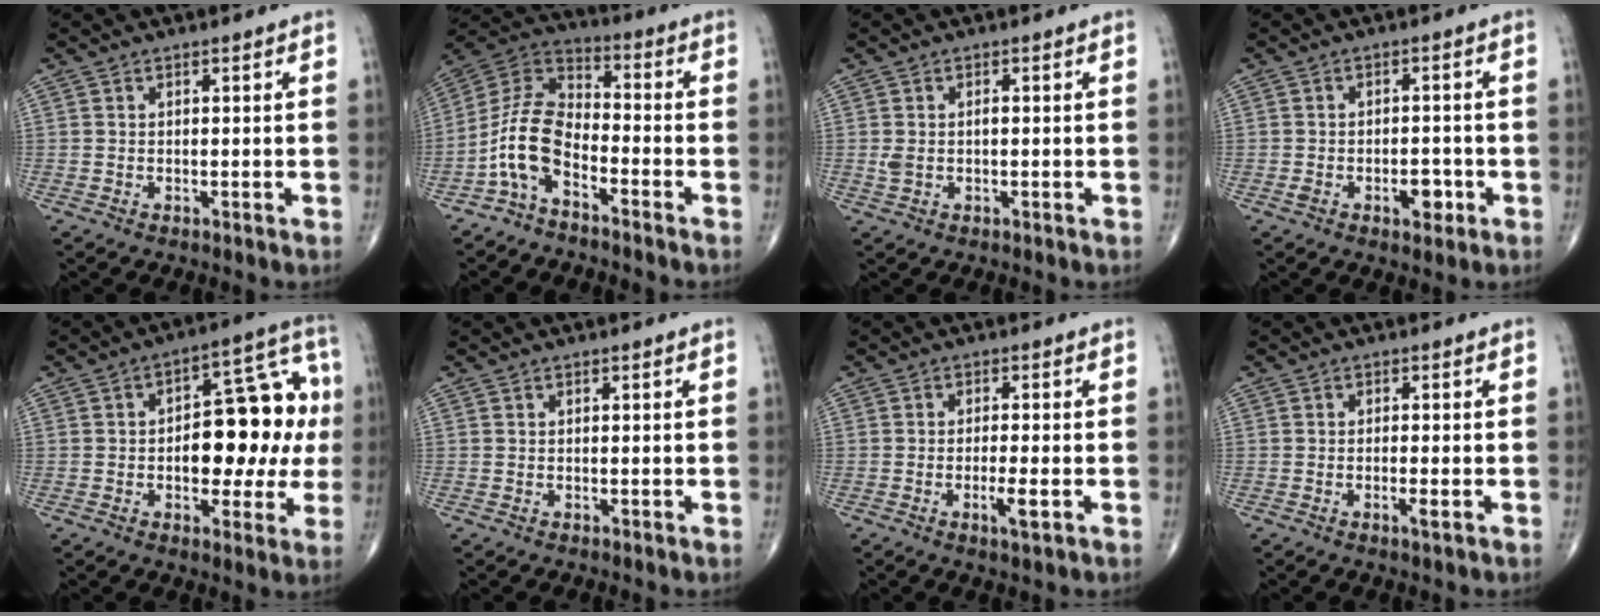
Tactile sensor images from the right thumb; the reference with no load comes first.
{"total": 10.5, "force": [-5.1, 5.2, 7.5], "torque": [-0.152, 0.063, -0.112]}
{"total": 2.6, "force": [-0.1, 1.5, 2.1], "torque": [-0.050, 0.009, 0.002]}
{"total": 4.4, "force": [-1.7, 2.4, 3.2], "torque": [-0.040, 0.013, -0.021]}
{"total": 18.0, "force": [0.0, 9.4, 15.4], "torque": [-0.164, 0.037, 0.003]}
{"total": 0.0}
{"total": 3.6, "force": [-1.3, 0.5, 3.3], "torque": [-0.061, -0.004, -0.027]}
{"total": 1.8, "force": [-0.8, 0.1, 1.6], "torque": [-0.029, -0.003, -0.017]}